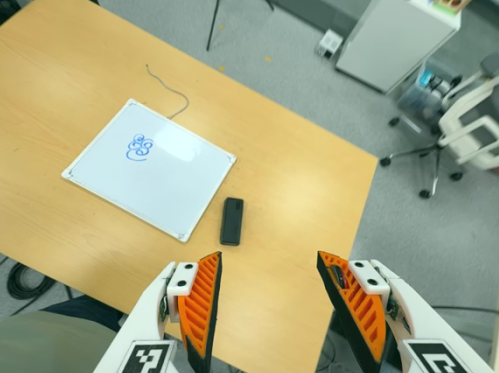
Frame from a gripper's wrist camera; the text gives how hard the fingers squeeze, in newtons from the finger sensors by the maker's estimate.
{"total": 0.0}